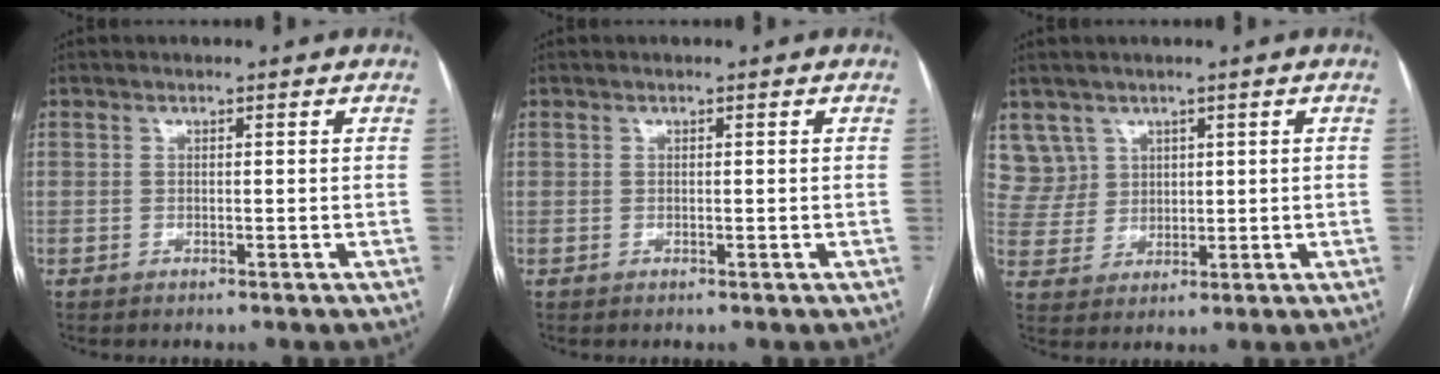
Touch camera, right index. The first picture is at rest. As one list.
[{"total": 0.0}, {"total": 6.1, "force": [3.5, 4.9, -0.3], "torque": [0.008, 0.011, 0.081]}]